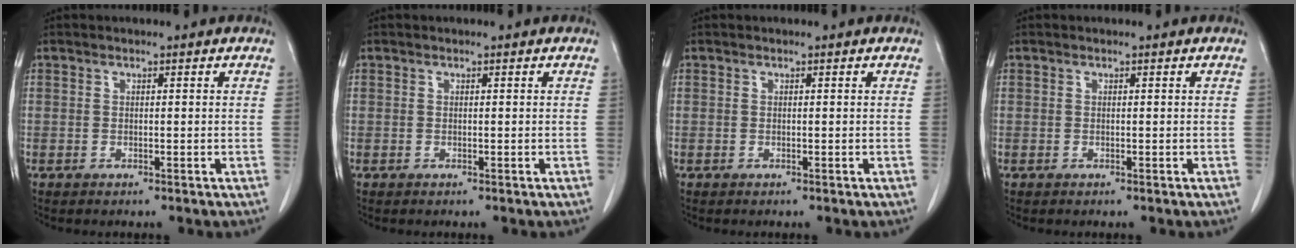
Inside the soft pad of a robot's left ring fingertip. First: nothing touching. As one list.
[{"total": 0.0}, {"total": 0.0}, {"total": 0.0}]